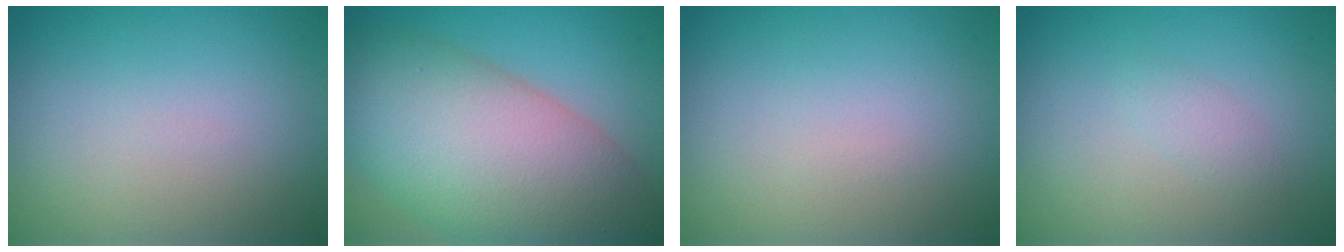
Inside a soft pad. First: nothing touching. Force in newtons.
{"total": 13.2, "press": 13.2, "slide": 0.6}
{"total": 0.0}
{"total": 1.0, "press": 1.0, "slide": 0.1}